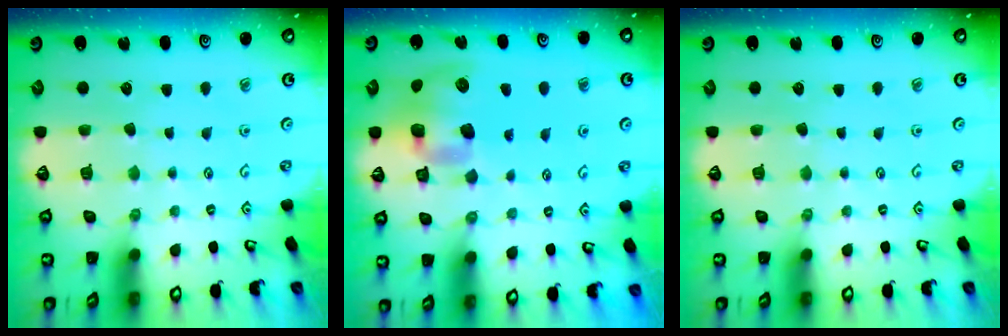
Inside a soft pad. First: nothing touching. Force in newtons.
{"total": 12.6, "press": 12.4, "slide": 2.1}
{"total": 0.0}